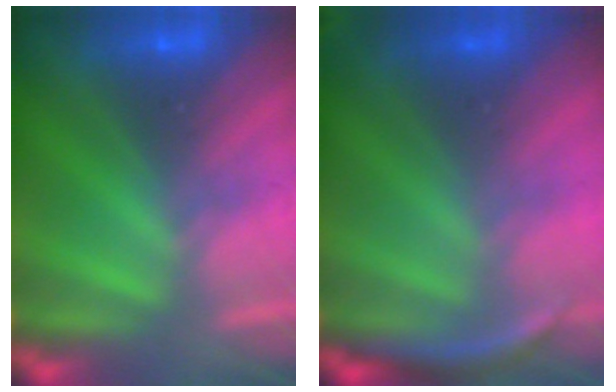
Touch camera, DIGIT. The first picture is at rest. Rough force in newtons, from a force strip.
{"total": 2.9}